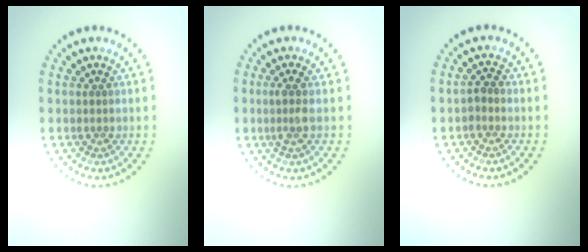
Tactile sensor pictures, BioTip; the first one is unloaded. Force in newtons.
{"total": 1.5, "press": 1.2, "slide": 0.9}
{"total": 1.1, "press": 1.0, "slide": 0.5}